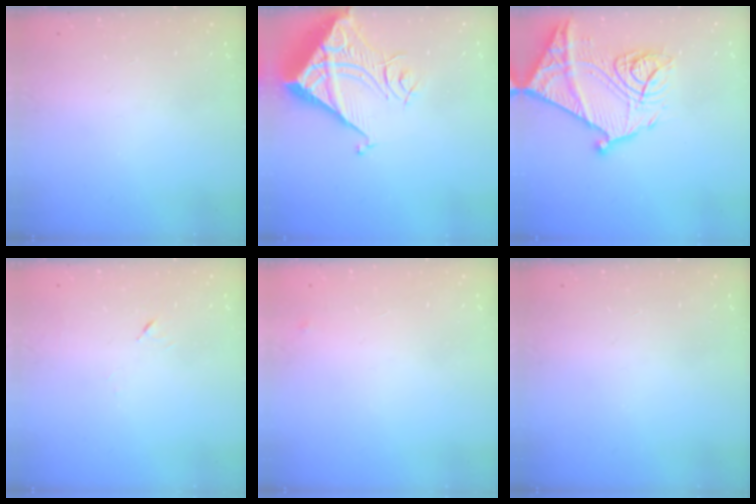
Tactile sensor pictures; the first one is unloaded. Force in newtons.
{"total": 10.3, "press": 10.3, "slide": 1.3}
{"total": 25.4, "press": 25.3, "slide": 2.5}
{"total": 4.2, "press": 4.1, "slide": 0.7}
{"total": 2.5, "press": 2.4, "slide": 0.4}
{"total": 0.0}